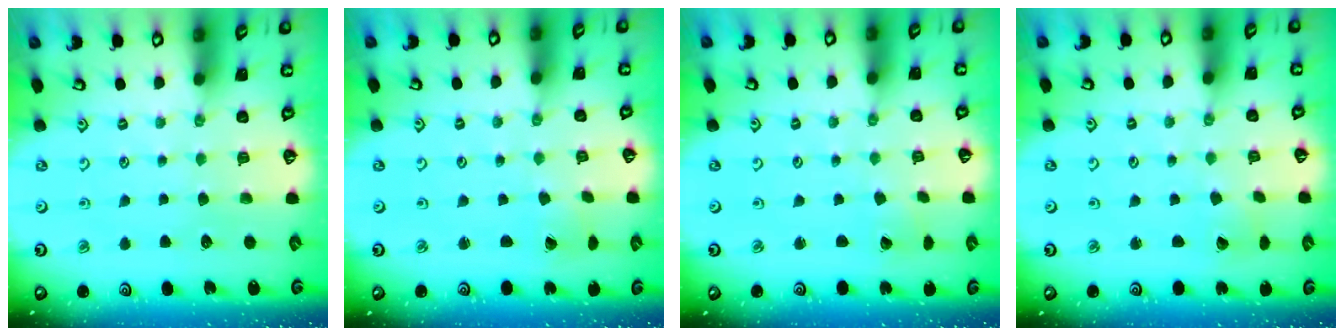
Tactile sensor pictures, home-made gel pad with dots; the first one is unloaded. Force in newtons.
{"total": 0.6, "press": 0.6, "slide": 0.1}
{"total": 1.6, "press": 1.6, "slide": 0.1}
{"total": 2.6, "press": 2.6, "slide": 0.3}